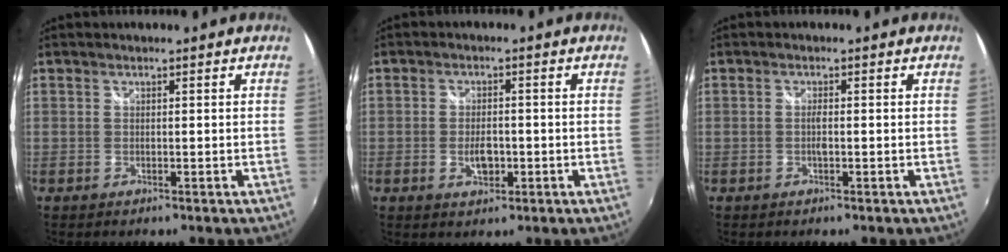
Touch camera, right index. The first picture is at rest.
{"total": 4.3, "force": [-1.2, 2.4, 3.3], "torque": [-0.063, -0.004, -0.020]}
{"total": 1.4, "force": [-0.3, 0.2, 1.4], "torque": [-0.029, -0.001, -0.006]}